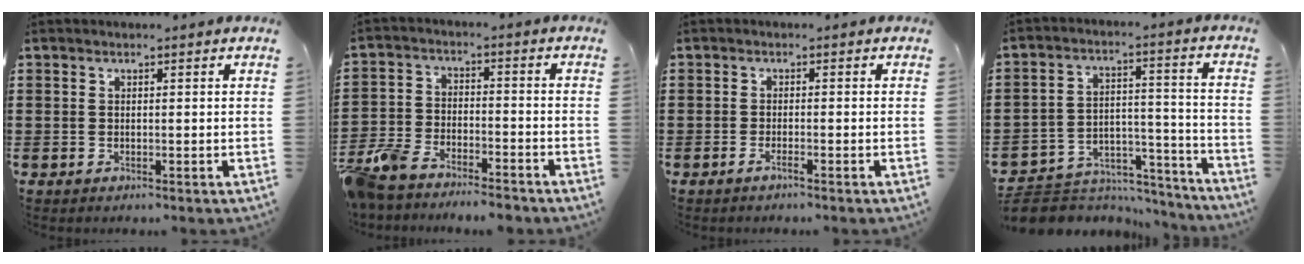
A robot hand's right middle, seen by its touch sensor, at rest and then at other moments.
{"total": 7.1, "force": [-6.8, 1.2, 1.5], "torque": [-0.059, 0.002, -0.142]}
{"total": 1.2, "force": [-0.7, 0.0, 1.0], "torque": [-0.017, -0.002, -0.013]}
{"total": 6.2, "force": [-5.7, 2.3, 0.7], "torque": [-0.017, 0.016, -0.113]}